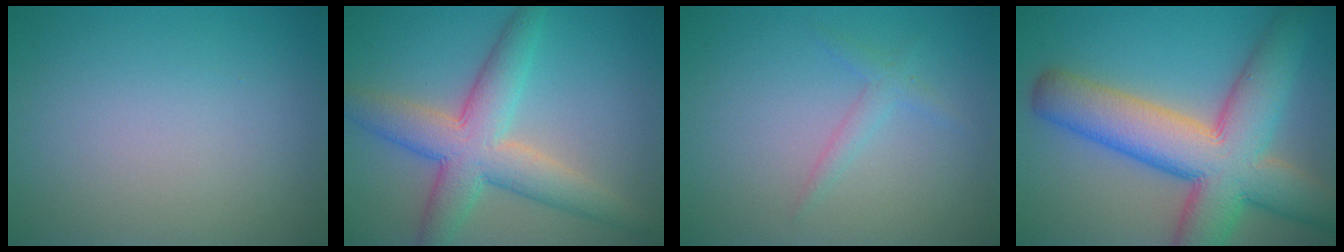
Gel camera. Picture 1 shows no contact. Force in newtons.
{"total": 6.9, "press": 6.9, "slide": 0.1}
{"total": 1.4, "press": 1.4, "slide": 0.0}
{"total": 12.2, "press": 12.2, "slide": 0.6}